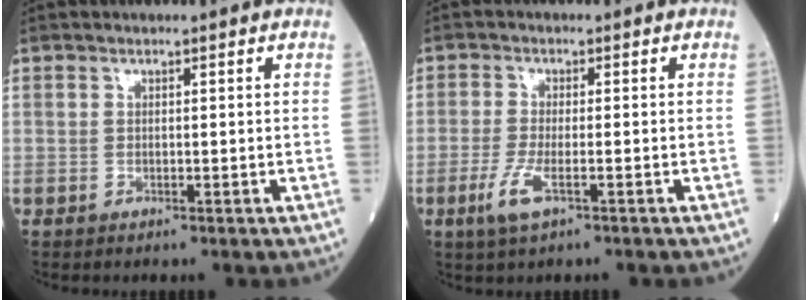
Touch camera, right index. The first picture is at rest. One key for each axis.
{"total": 4.4, "fx": -2.1, "fy": 0.7, "fz": 3.8, "tx": -0.088, "ty": -0.010, "tz": -0.042}